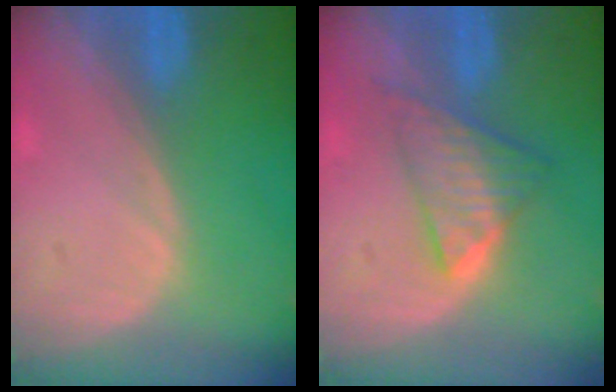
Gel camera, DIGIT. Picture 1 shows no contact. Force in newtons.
{"total": 5.9, "press": 5.9, "slide": 0.8}